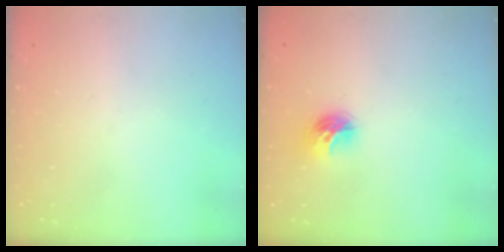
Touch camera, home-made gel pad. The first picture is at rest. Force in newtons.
{"total": 9.5, "press": 9.5, "slide": 0.4}